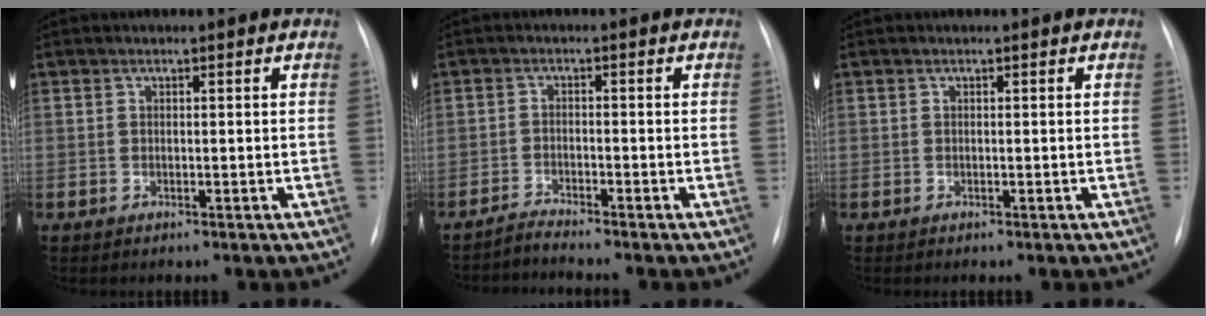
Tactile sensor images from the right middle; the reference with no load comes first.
{"total": 2.3, "force": [-2.2, -0.8, -0.2], "torque": [-0.001, -0.014, -0.042]}
{"total": 0.0}